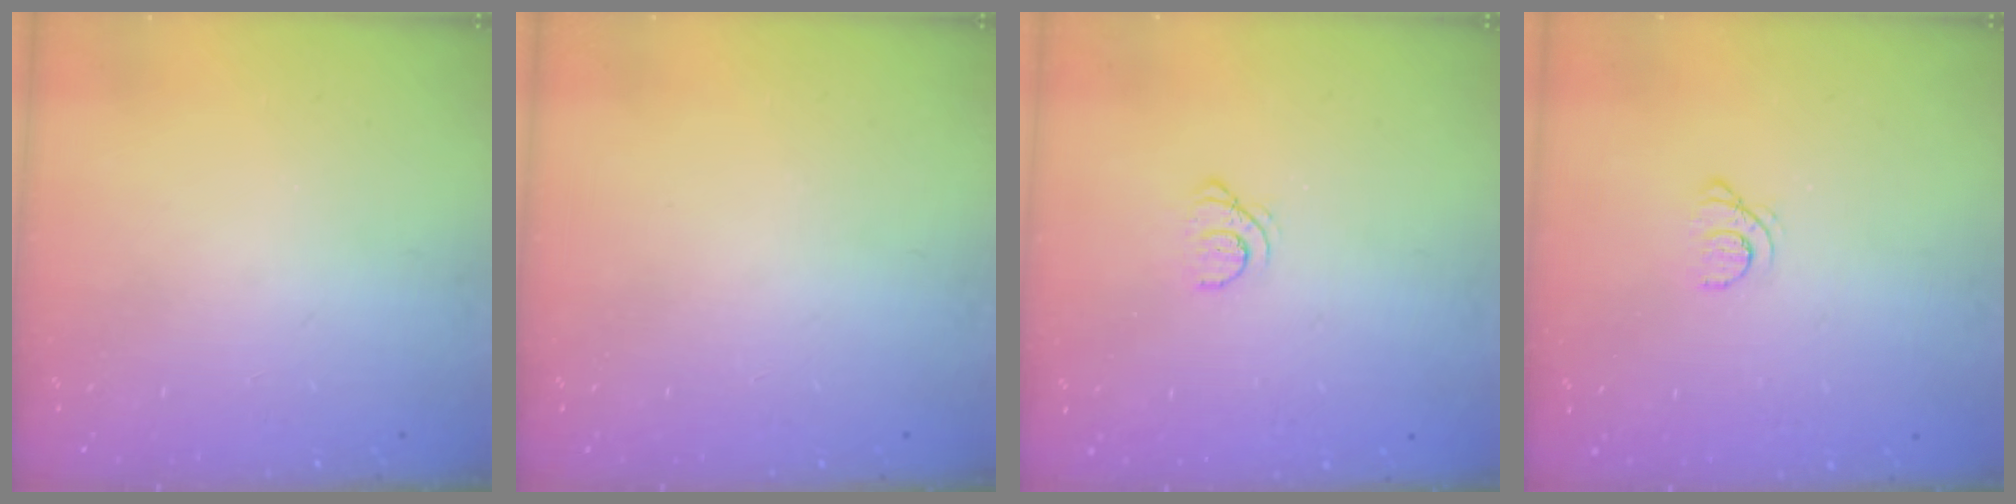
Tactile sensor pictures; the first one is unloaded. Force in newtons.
{"total": 0.0}
{"total": 1.7, "press": 1.7, "slide": 0.2}
{"total": 1.6, "press": 1.6, "slide": 0.2}